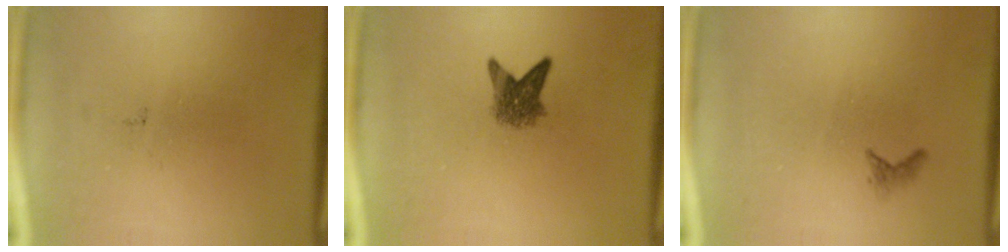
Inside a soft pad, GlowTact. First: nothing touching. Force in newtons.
{"total": 3.5}
{"total": 0.7}